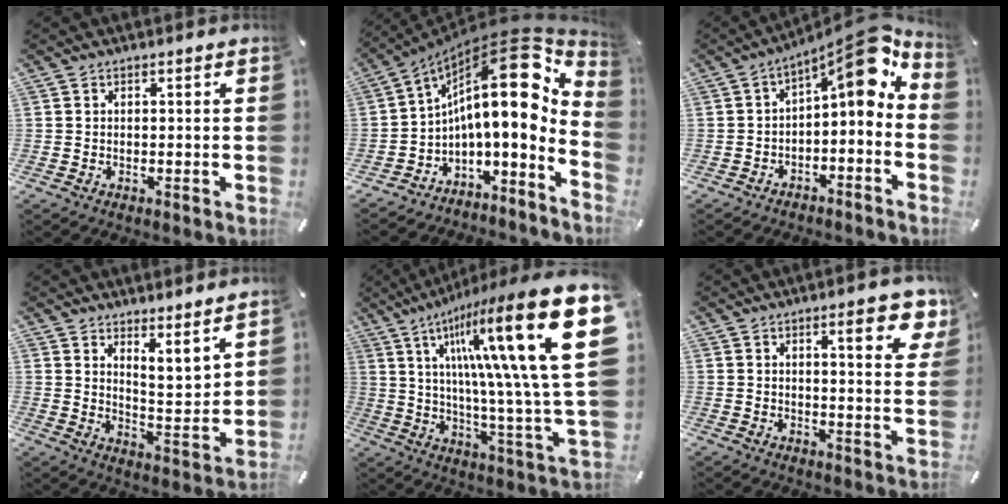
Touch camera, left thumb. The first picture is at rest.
{"total": 19.2, "force": [6.8, 7.8, 16.1], "torque": [-0.235, -0.068, 0.110]}
{"total": 10.1, "force": [4.6, 3.9, 8.1], "torque": [-0.105, -0.049, 0.074]}
{"total": 5.8, "force": [5.6, 0.4, 1.3], "torque": [-0.017, -0.065, 0.096]}
{"total": 32.2, "force": [12.1, 7.6, 28.9], "torque": [-0.432, -0.097, 0.198]}
{"total": 10.1, "force": [5.3, 2.6, 8.2], "torque": [-0.109, -0.024, 0.080]}